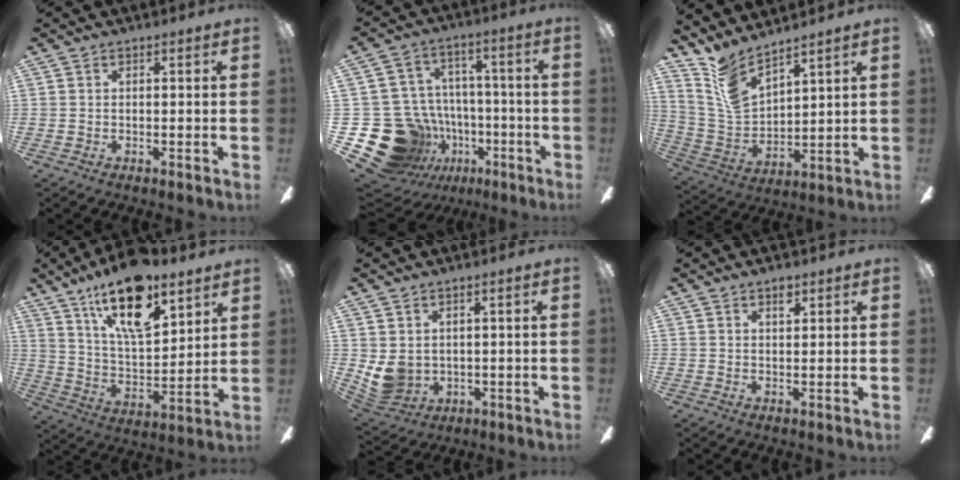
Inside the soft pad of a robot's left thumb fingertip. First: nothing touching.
{"total": 21.6, "force": [-8.1, 18.1, 8.5], "torque": [-0.184, 0.042, -0.079]}
{"total": 10.4, "force": [8.4, 4.0, 4.5], "torque": [-0.120, -0.048, 0.165]}
{"total": 20.2, "force": [13.5, 8.0, 12.8], "torque": [-0.216, -0.070, 0.230]}
{"total": 6.7, "force": [1.5, 5.8, 3.0], "torque": [-0.084, -0.013, 0.031]}
{"total": 2.8, "force": [2.0, 1.4, 1.4], "torque": [-0.014, -0.004, 0.032]}